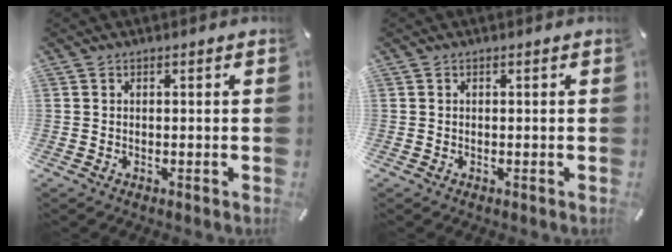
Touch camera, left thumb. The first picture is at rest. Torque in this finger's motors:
{"motor_torque": [-0.04, -0.03, 0.01, 0.02, 0.03]}